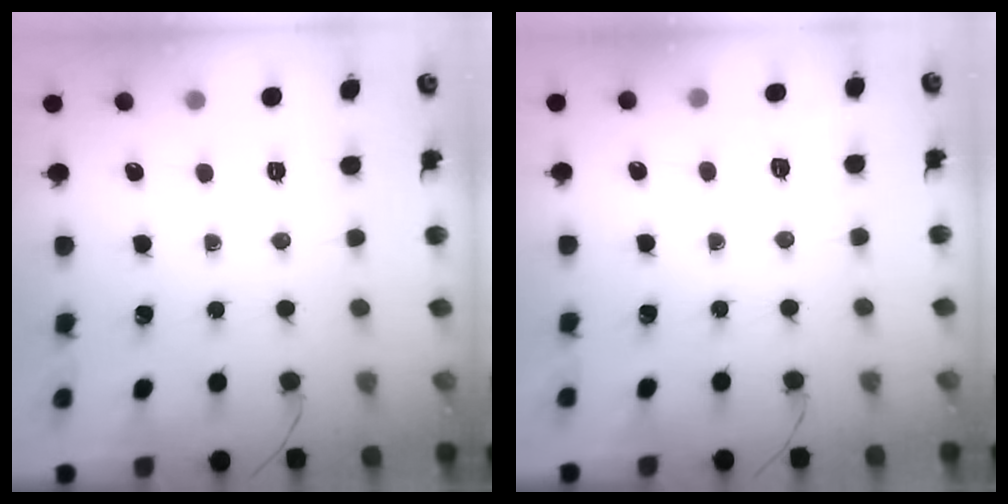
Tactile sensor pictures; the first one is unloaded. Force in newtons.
{"total": 8.5, "press": 8.2, "slide": 2.1}